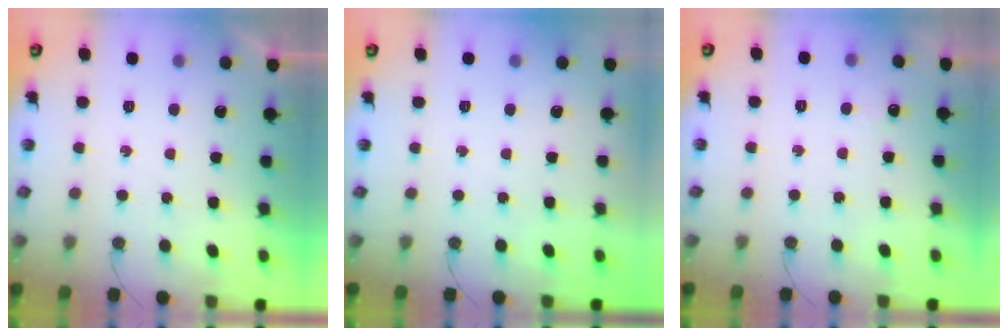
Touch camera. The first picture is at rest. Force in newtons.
{"total": 0.0}
{"total": 3.3, "press": 3.2, "slide": 0.7}